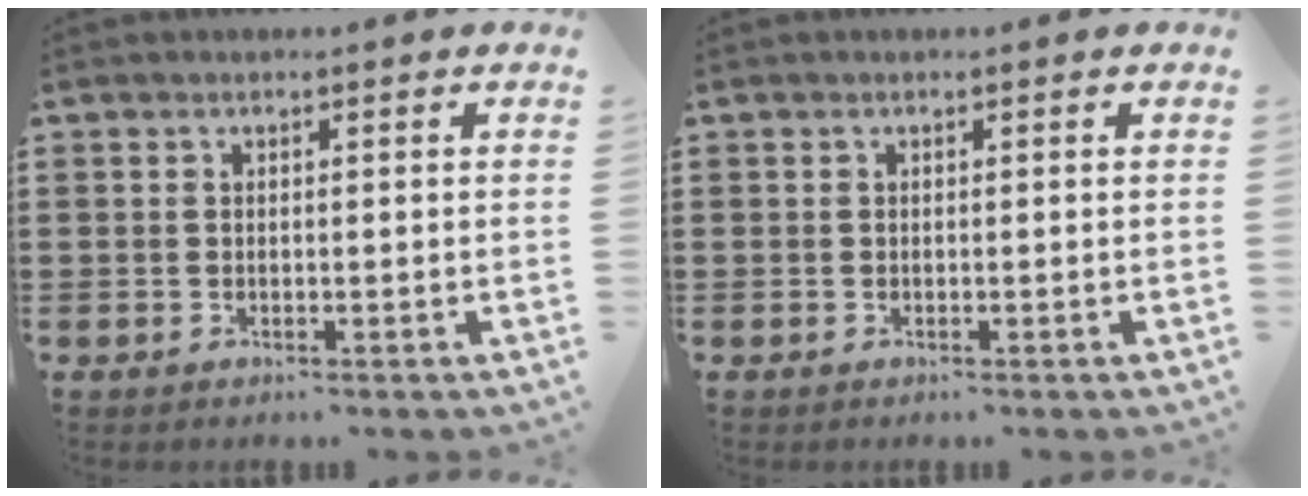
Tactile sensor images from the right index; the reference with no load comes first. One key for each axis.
{"total": 0.0}